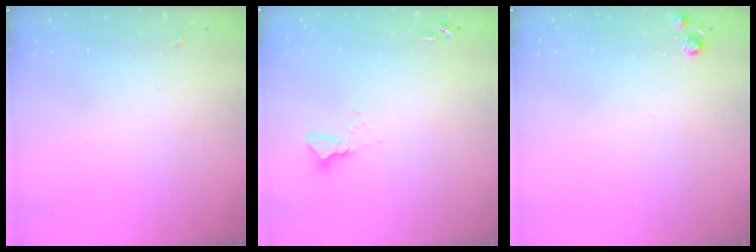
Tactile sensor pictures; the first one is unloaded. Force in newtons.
{"total": 3.9, "press": 3.8, "slide": 0.5}
{"total": 5.1, "press": 5.0, "slide": 0.5}